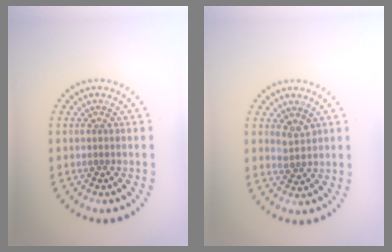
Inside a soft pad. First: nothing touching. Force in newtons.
{"total": 1.5, "press": 1.3, "slide": 0.7}